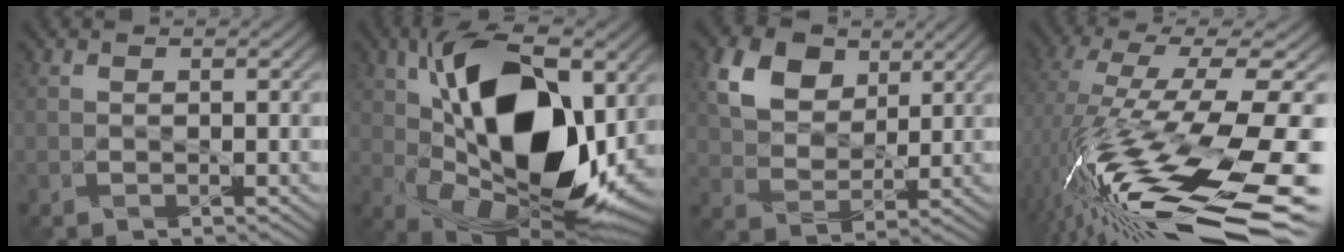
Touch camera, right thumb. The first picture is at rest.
{"total": 17.6, "force": [3.1, 9.3, 14.7], "torque": [-0.251, 0.015, 0.042]}
{"total": 8.5, "force": [4.3, 5.6, 4.7], "torque": [-0.119, 0.007, 0.072]}
{"total": 18.3, "force": [-4.7, 4.9, 17.0], "torque": [-0.322, -0.002, -0.079]}